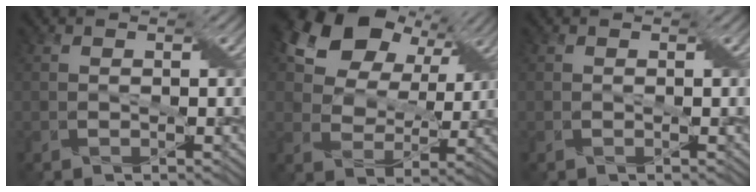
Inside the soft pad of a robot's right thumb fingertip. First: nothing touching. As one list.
[{"total": 17.2, "force": [8.9, 11.3, 9.4], "torque": [-0.222, 0.063, 0.166]}, {"total": 0.0}]